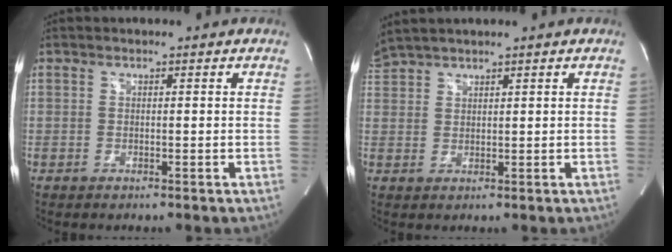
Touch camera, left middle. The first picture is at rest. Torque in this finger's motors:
{"motor_torque": [-0.14, -0.23, -0.06, 0.00]}